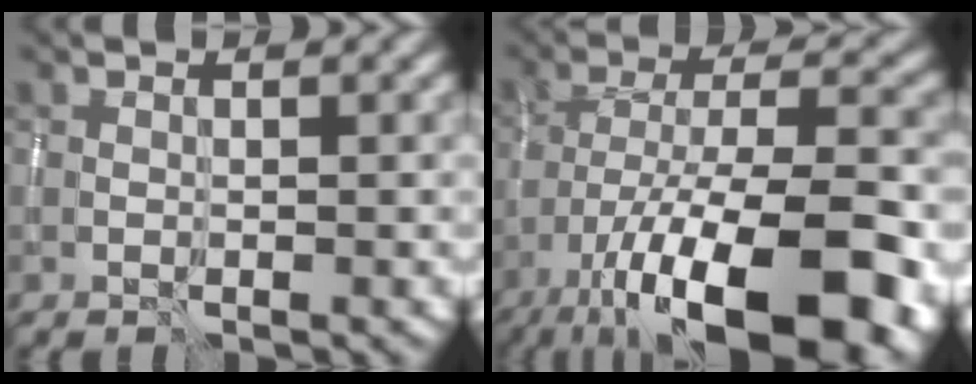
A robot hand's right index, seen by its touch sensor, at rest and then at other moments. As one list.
[{"total": 16.9, "force": [-9.4, 6.5, 12.5], "torque": [-0.207, -0.010, -0.143]}]